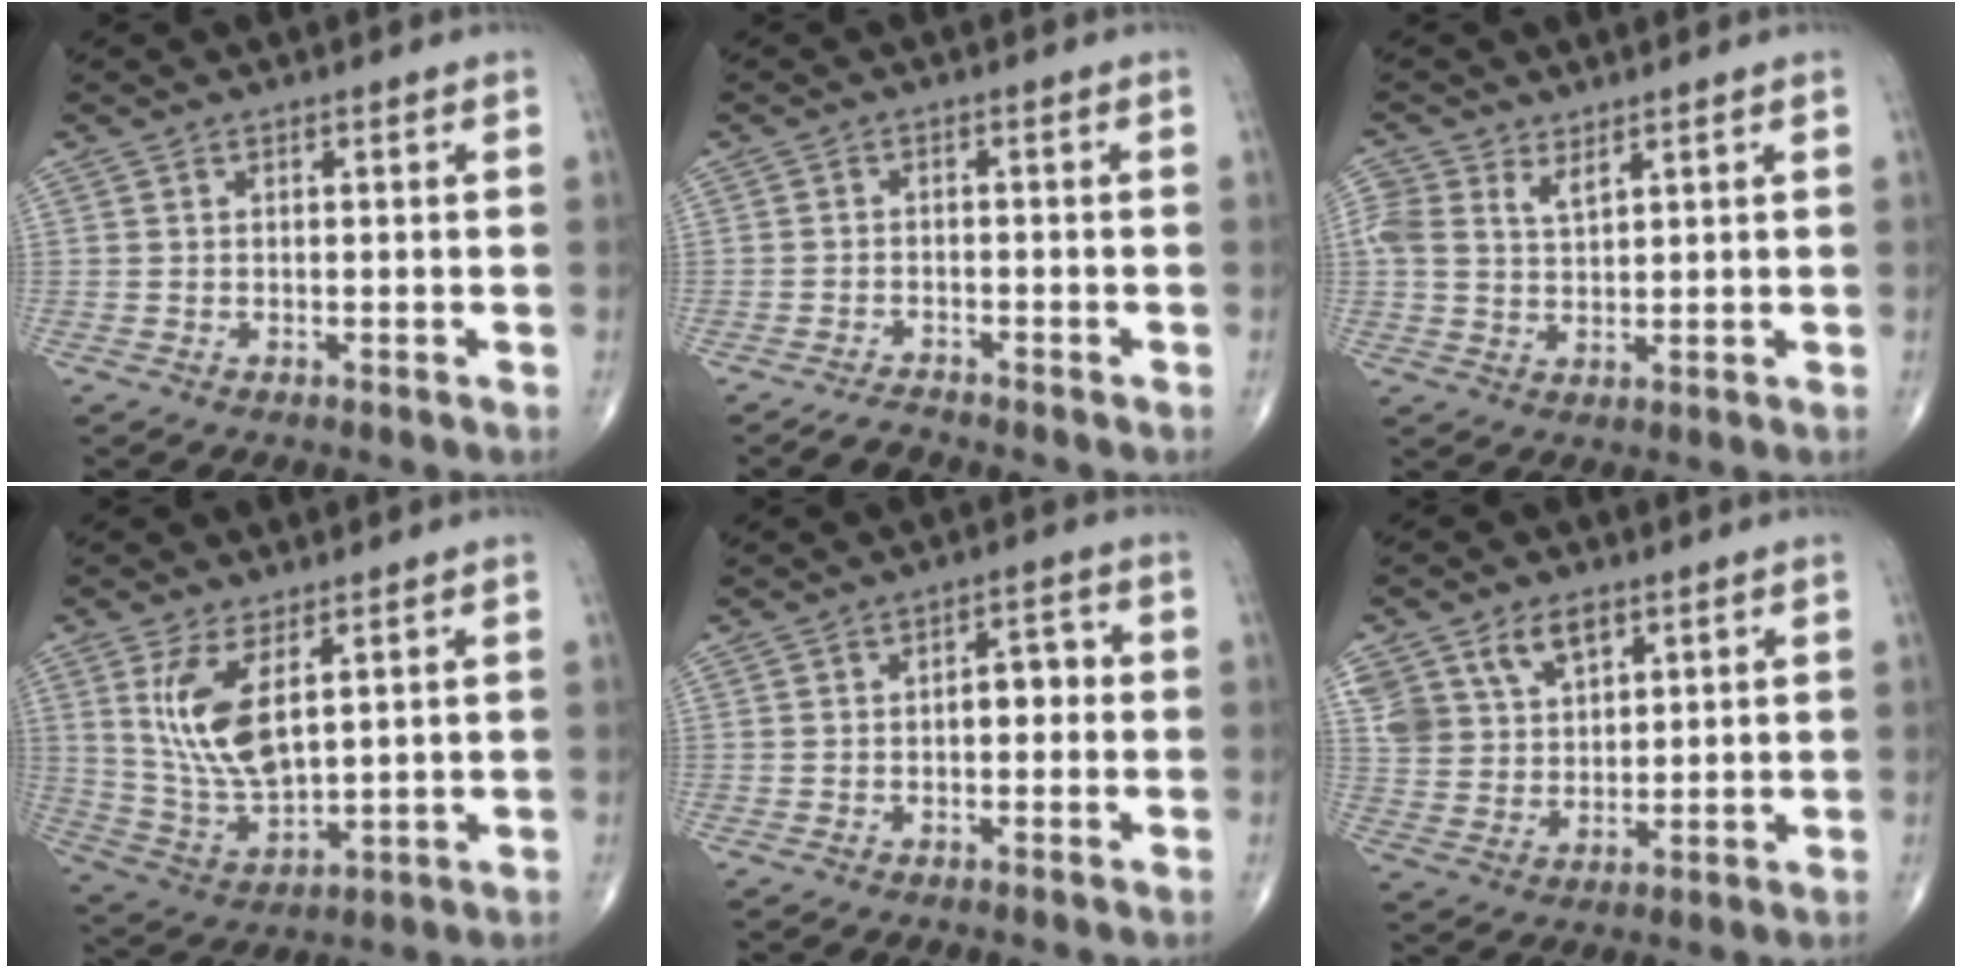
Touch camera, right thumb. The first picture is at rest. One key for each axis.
{"total": 2.0, "fx": -2.0, "fy": 0.2, "fz": 0.1, "tx": -0.007, "ty": 0.001, "tz": -0.038}
{"total": 4.7, "fx": 2.5, "fy": 2.7, "fz": 3.0, "tx": -0.053, "ty": -0.001, "tz": 0.053}
{"total": 11.3, "fx": 4.0, "fy": 4.8, "fz": 9.4, "tx": -0.188, "ty": -0.026, "tz": 0.095}
{"total": 4.0, "fx": -0.4, "fy": 2.3, "fz": 3.3, "tx": -0.029, "ty": 0.019, "tz": -0.012}
{"total": 9.5, "fx": 5.3, "fy": 6.1, "fz": 5.1, "tx": -0.076, "ty": -0.019, "tz": 0.108}